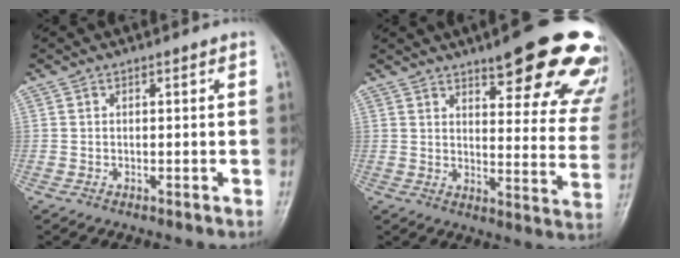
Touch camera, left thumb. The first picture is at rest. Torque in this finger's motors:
{"motor_torque": [1.63, 1.63, 1.45, -1.32, 0.07]}